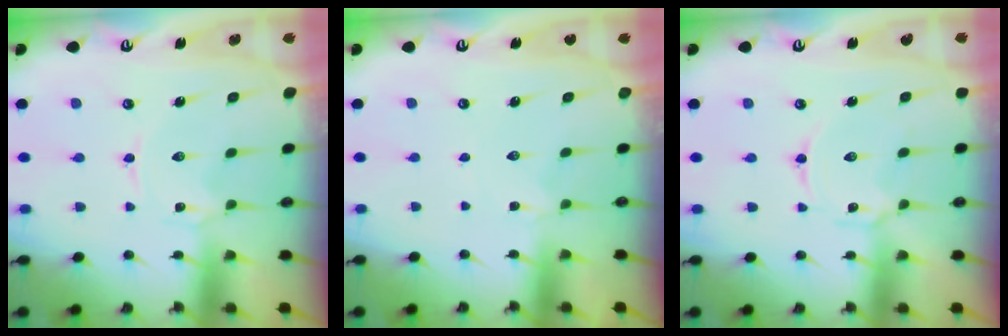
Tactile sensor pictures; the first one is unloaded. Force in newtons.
{"total": 1.2, "press": 1.2, "slide": 0.4}
{"total": 2.6, "press": 2.6, "slide": 0.3}